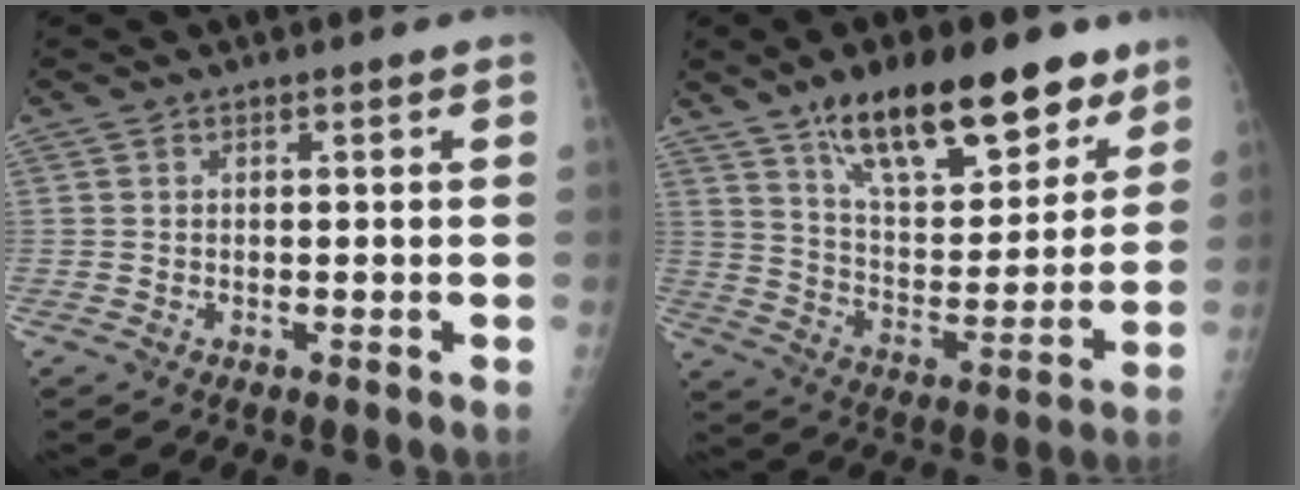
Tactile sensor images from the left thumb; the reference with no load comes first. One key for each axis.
{"total": 22.2, "fx": 14.5, "fy": 8.9, "fz": 14.2, "tx": -0.172, "ty": -0.059, "tz": 0.242}